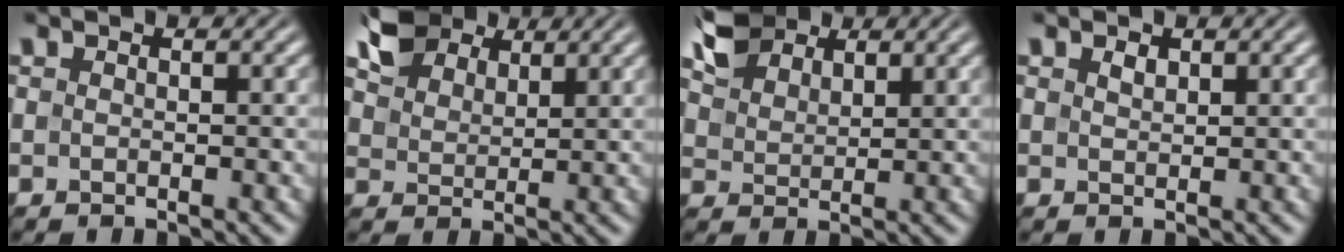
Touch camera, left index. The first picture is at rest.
{"total": 5.1, "force": [3.8, 2.7, 1.9], "torque": [-0.054, 0.013, 0.073]}
{"total": 4.5, "force": [3.3, 2.4, 1.8], "torque": [-0.047, 0.009, 0.065]}
{"total": 0.9, "force": [0.6, 0.5, 0.4], "torque": [-0.009, 0.000, 0.012]}